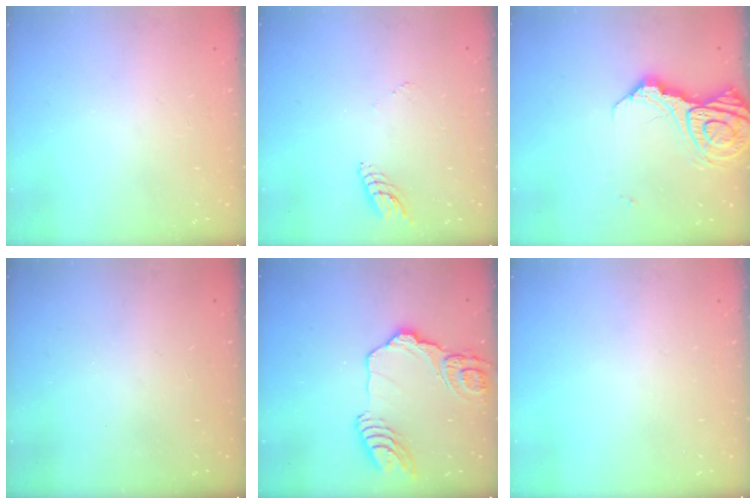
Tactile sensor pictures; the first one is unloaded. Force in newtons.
{"total": 6.0, "press": 6.0, "slide": 0.4}
{"total": 15.1, "press": 15.0, "slide": 1.8}
{"total": 0.0}
{"total": 18.6, "press": 18.5, "slide": 2.1}
{"total": 0.0}